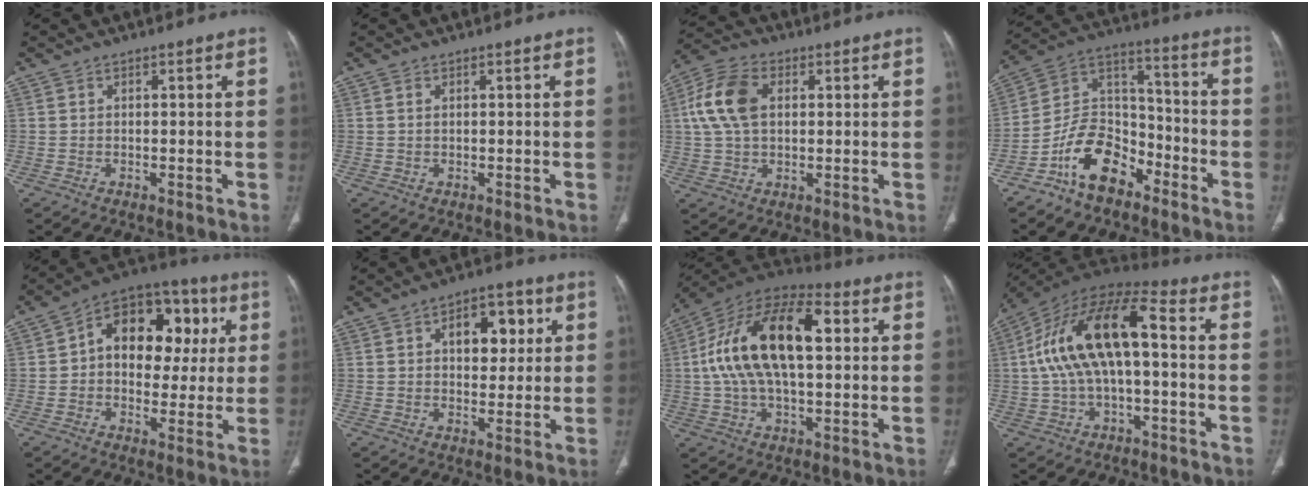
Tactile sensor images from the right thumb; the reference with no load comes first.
{"total": 0.6, "force": [0.2, 0.3, 0.4], "torque": [-0.012, 0.004, 0.005]}
{"total": 11.1, "force": [2.2, 7.0, 8.3], "torque": [-0.169, 0.017, 0.039]}
{"total": 13.5, "force": [-8.4, 7.9, 7.1], "torque": [-0.104, 0.079, -0.163]}
{"total": 17.4, "force": [3.0, 12.0, 12.2], "torque": [-0.119, 0.031, 0.036]}
{"total": 9.6, "force": [2.8, 5.9, 7.1], "torque": [-0.059, 0.003, 0.038]}
{"total": 22.1, "force": [3.4, 11.2, 18.8], "torque": [-0.338, 0.028, 0.048]}
{"total": 17.7, "force": [0.7, 8.1, 15.8], "torque": [-0.300, 0.057, 0.006]}